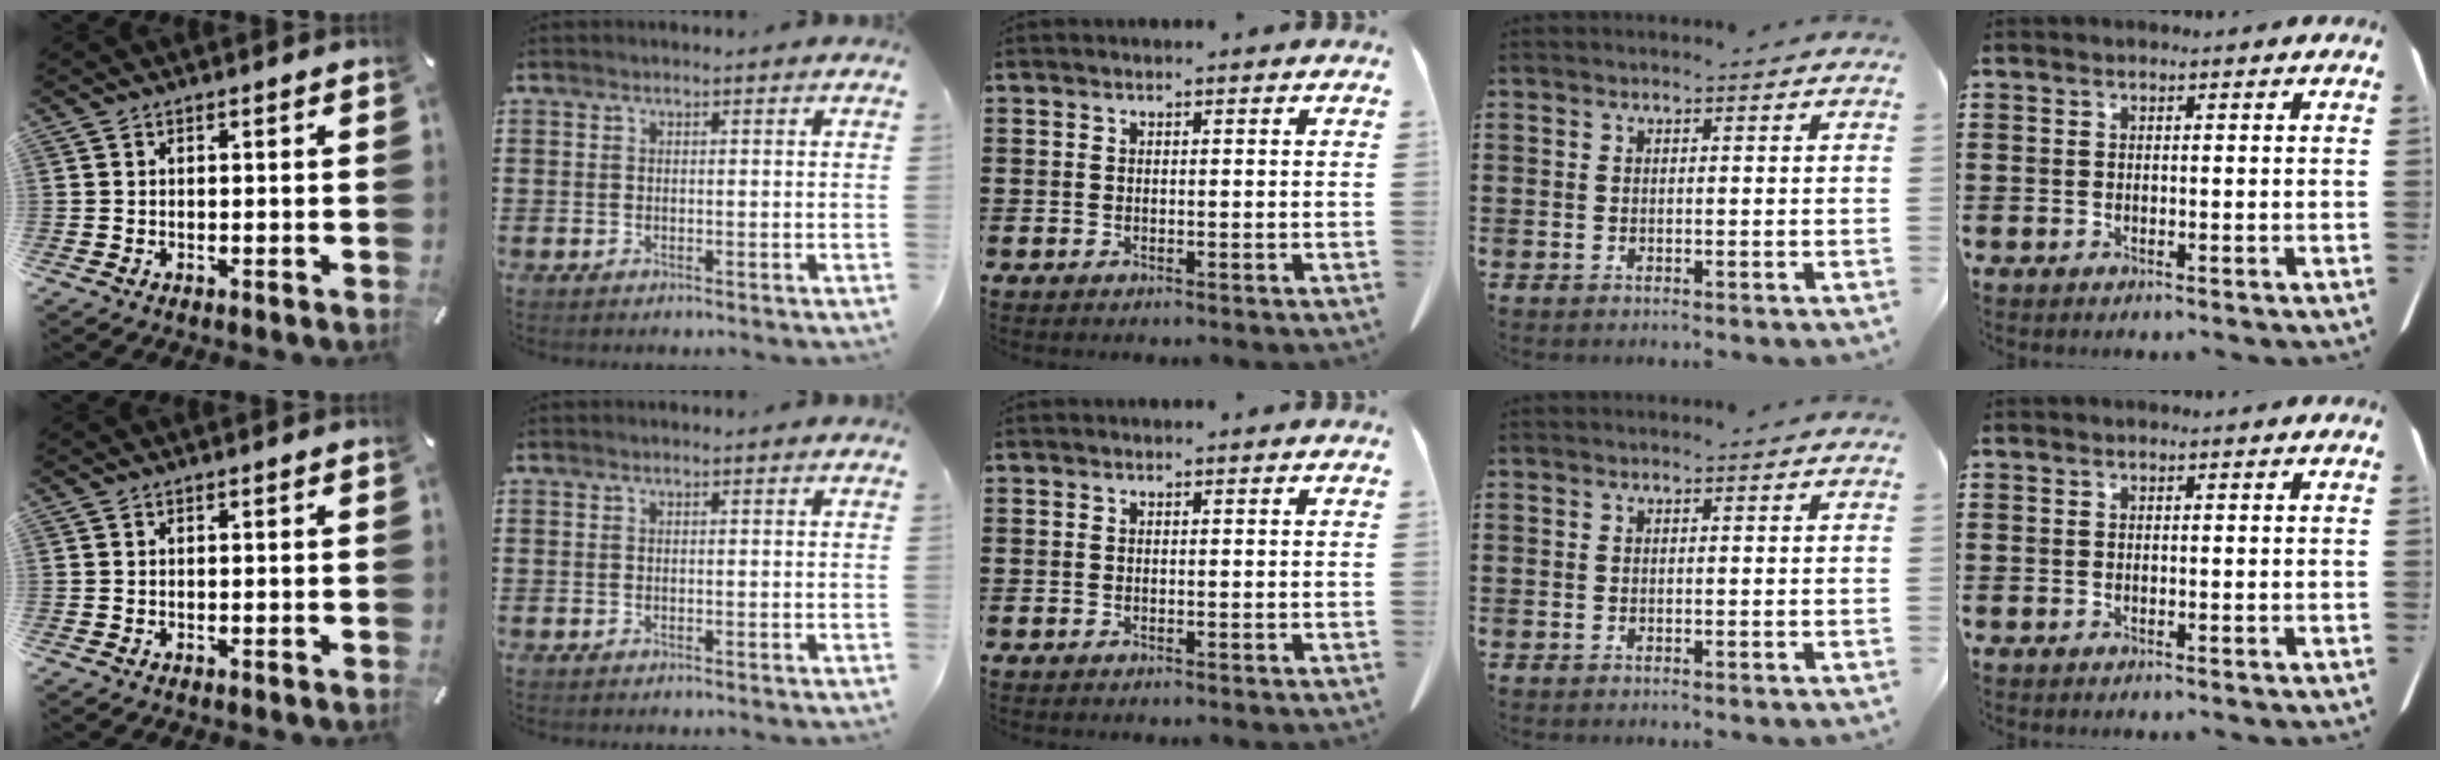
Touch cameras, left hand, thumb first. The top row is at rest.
{}